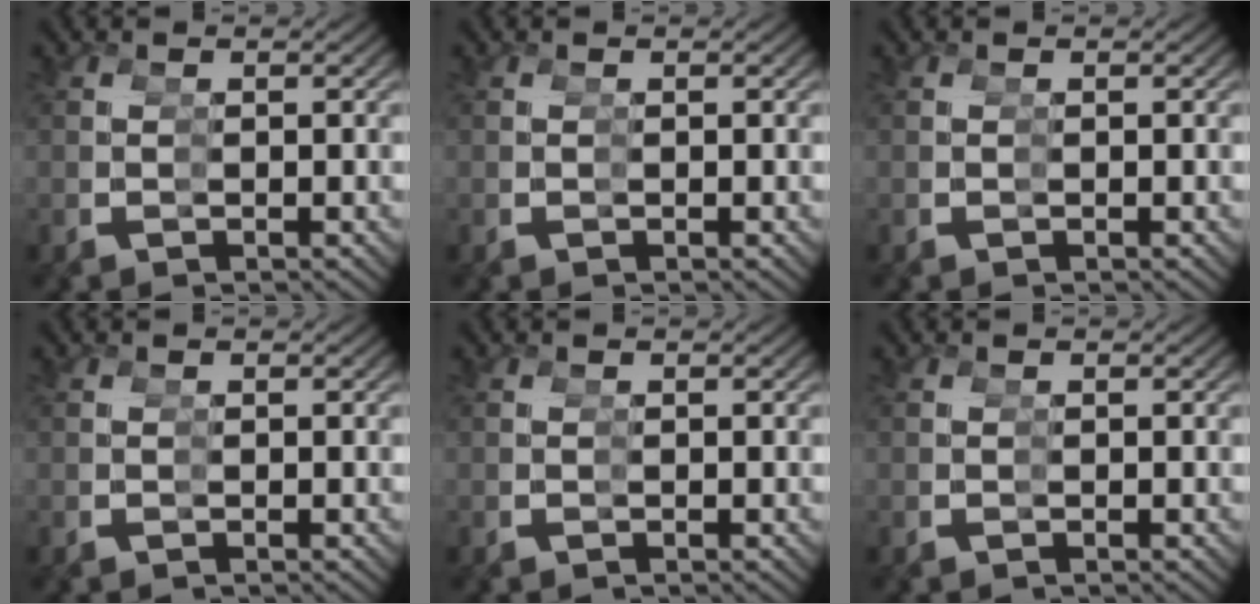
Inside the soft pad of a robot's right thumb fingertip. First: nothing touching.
{"total": 0.0}
{"total": 0.0}
{"total": 0.0}
{"total": 0.0}
{"total": 0.0}